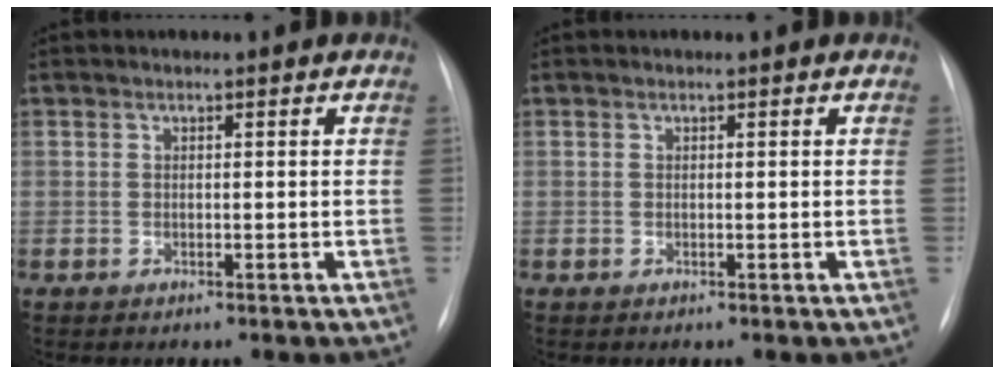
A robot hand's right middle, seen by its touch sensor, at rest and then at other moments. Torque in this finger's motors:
{"motor_torque": [0.00, 0.00, 0.00, 0.00]}